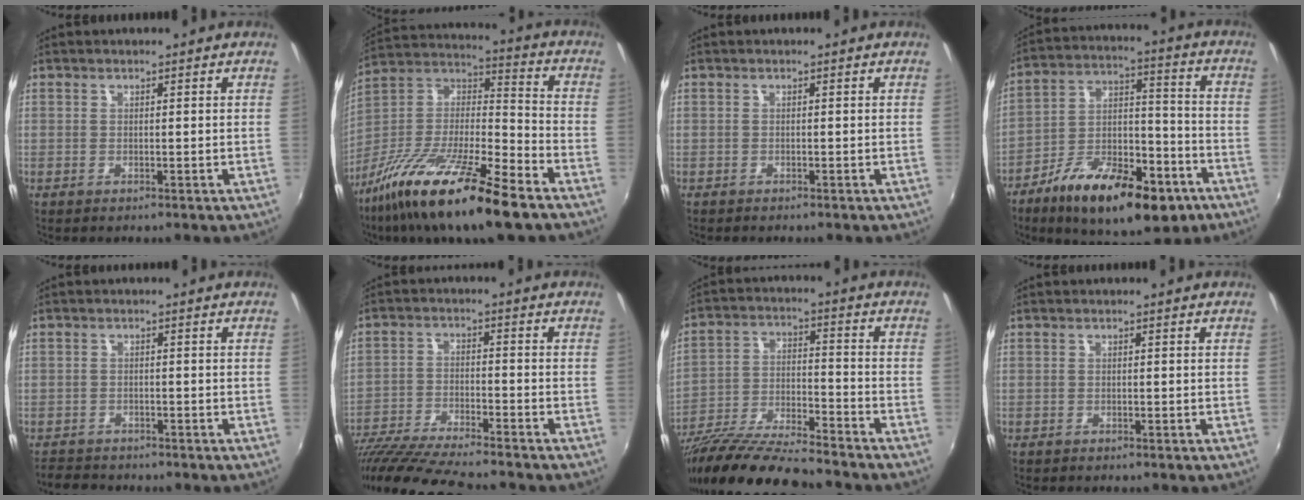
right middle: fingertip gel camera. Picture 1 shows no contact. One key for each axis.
{"total": 23.0, "fx": -15.0, "fy": 4.7, "fz": 16.8, "tx": -0.313, "ty": -0.022, "tz": -0.275}
{"total": 0.6, "fx": -0.5, "fy": 0.3, "fz": 0.0, "tx": -0.003, "ty": -0.003, "tz": -0.009}
{"total": 21.4, "fx": -12.4, "fy": 9.1, "fz": 14.9, "tx": -0.249, "ty": -0.005, "tz": -0.189}
{"total": 4.3, "fx": -3.9, "fy": 1.9, "fz": 0.4, "tx": -0.026, "ty": 0.001, "tz": -0.071}
{"total": 17.8, "fx": -15.6, "fy": 1.7, "fz": 8.3, "tx": -0.176, "ty": -0.035, "tz": -0.272}
{"total": 17.9, "fx": -15.2, "fy": 2.5, "fz": 9.2, "tx": -0.178, "ty": -0.030, "tz": -0.261}
{"total": 0.8, "fx": -0.8, "fy": 0.4, "fz": 0.0, "tx": -0.006, "ty": -0.002, "tz": -0.013}